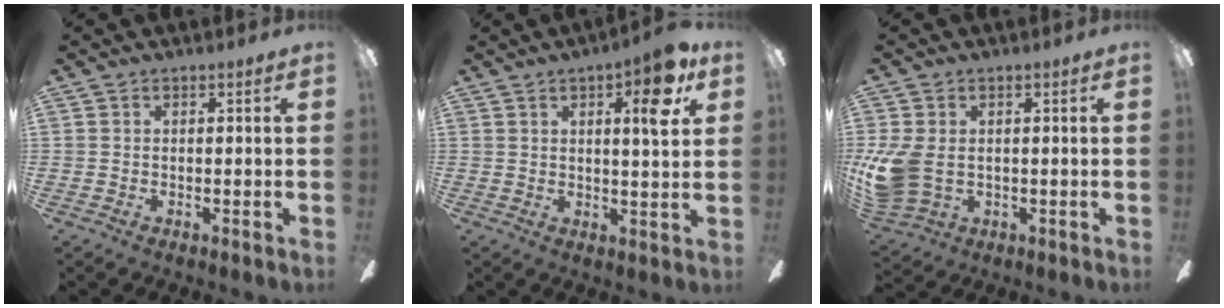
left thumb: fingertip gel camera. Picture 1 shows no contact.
{"total": 7.6, "force": [3.8, 1.9, 6.3], "torque": [-0.081, -0.014, 0.054]}
{"total": 9.3, "force": [0.0, 6.4, 6.8], "torque": [-0.159, 0.001, 0.005]}